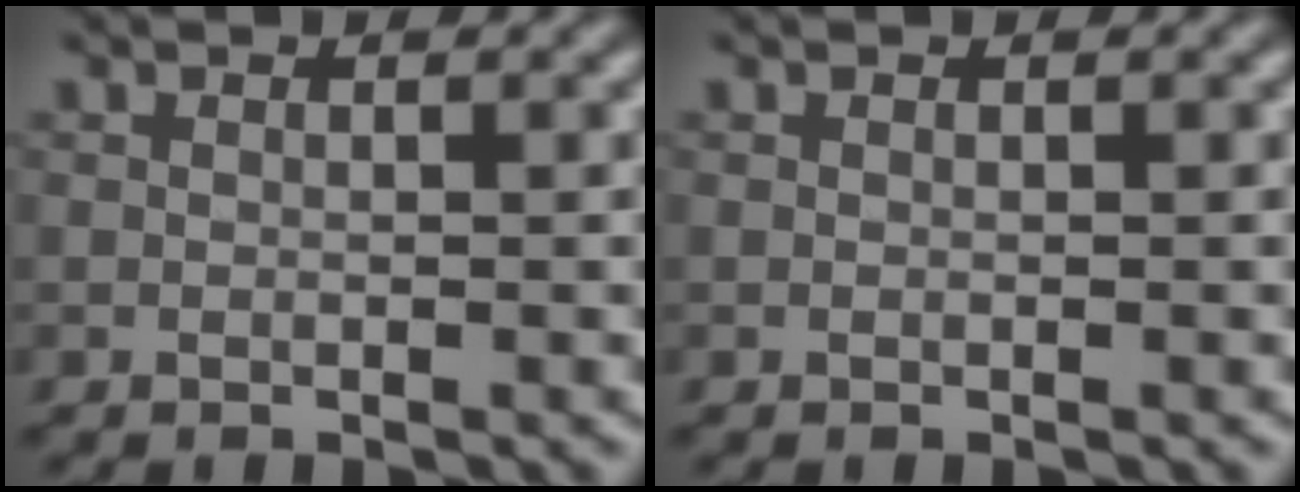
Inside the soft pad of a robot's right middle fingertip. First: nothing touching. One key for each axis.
{"total": 0.0}